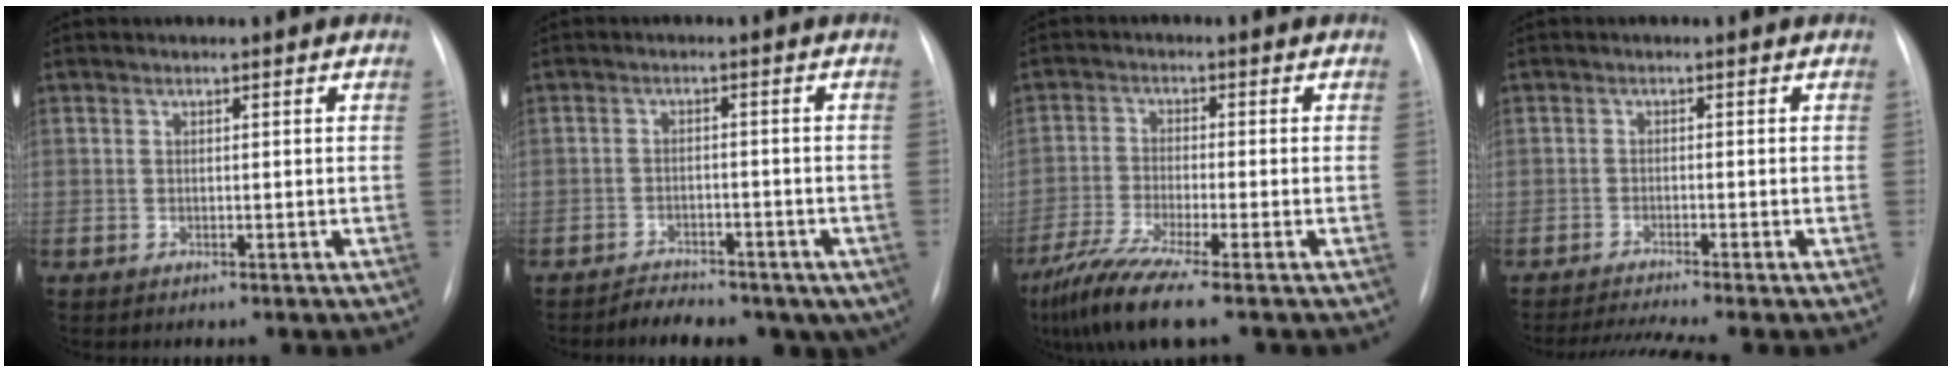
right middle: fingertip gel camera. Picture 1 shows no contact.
{"total": 10.5, "force": [-7.3, 5.4, 5.3], "torque": [-0.073, 0.007, -0.101]}
{"total": 8.8, "force": [-6.4, -0.5, 6.0], "torque": [-0.116, -0.029, -0.117]}
{"total": 5.6, "force": [-4.7, -1.2, 2.8], "torque": [-0.047, -0.015, -0.077]}